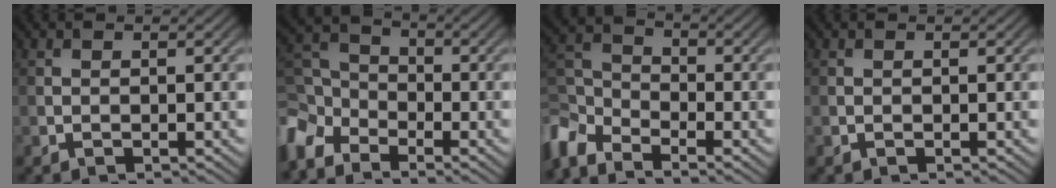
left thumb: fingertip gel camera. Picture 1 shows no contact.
{"total": 7.6, "force": [-4.7, 4.8, 3.6], "torque": [-0.101, -0.012, -0.114]}
{"total": 7.3, "force": [-5.1, 3.6, 3.7], "torque": [-0.095, -0.014, -0.118]}
{"total": 0.0}